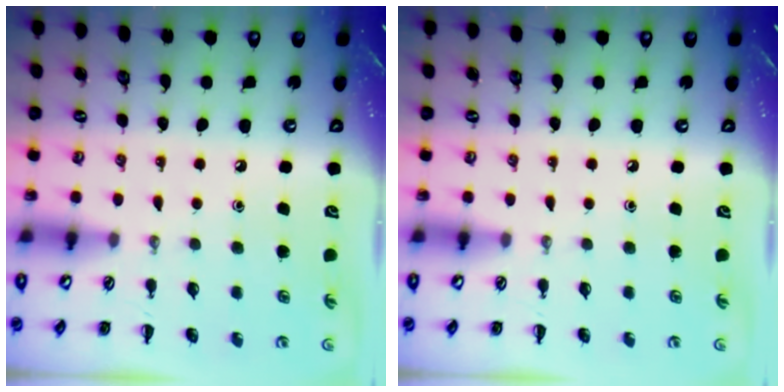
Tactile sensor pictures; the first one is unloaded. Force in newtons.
{"total": 0.0}